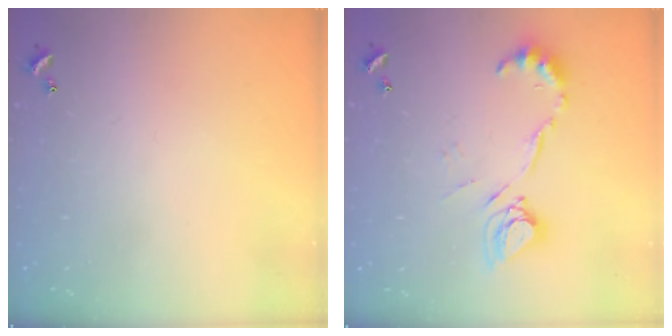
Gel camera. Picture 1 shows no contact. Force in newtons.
{"total": 13.6, "press": 13.5, "slide": 1.2}